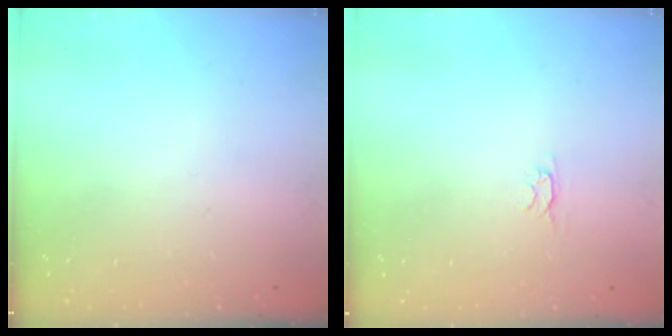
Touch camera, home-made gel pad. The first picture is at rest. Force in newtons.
{"total": 2.4, "press": 2.3, "slide": 0.5}